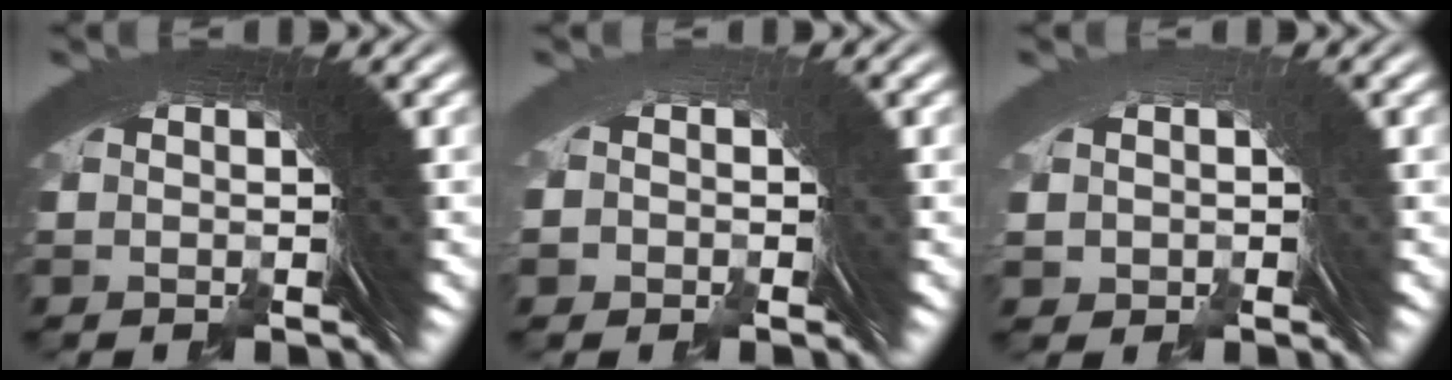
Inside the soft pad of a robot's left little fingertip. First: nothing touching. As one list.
[{"total": 2.6, "force": [0.0, 2.4, -1.0], "torque": [0.022, 0.003, -0.009]}, {"total": 2.6, "force": [0.4, 2.3, -1.2], "torque": [0.024, 0.001, 0.002]}]